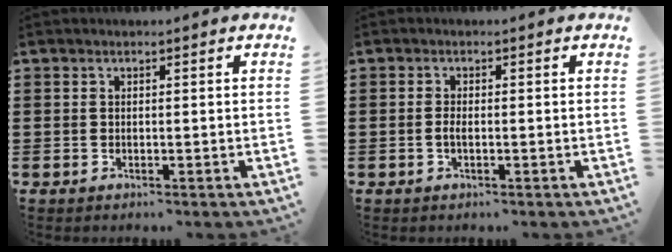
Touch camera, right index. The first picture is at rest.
{"total": 1.4, "force": [-0.4, 0.4, 1.3], "torque": [-0.032, -0.002, -0.010]}